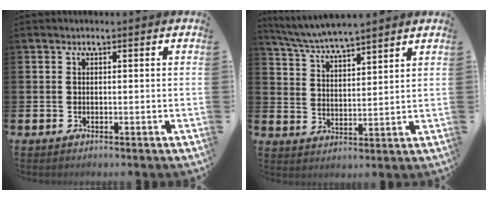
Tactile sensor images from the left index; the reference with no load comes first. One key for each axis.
{"total": 5.6, "fx": 5.5, "fy": 0.1, "fz": 1.1, "tx": -0.045, "ty": -0.029, "tz": 0.098}